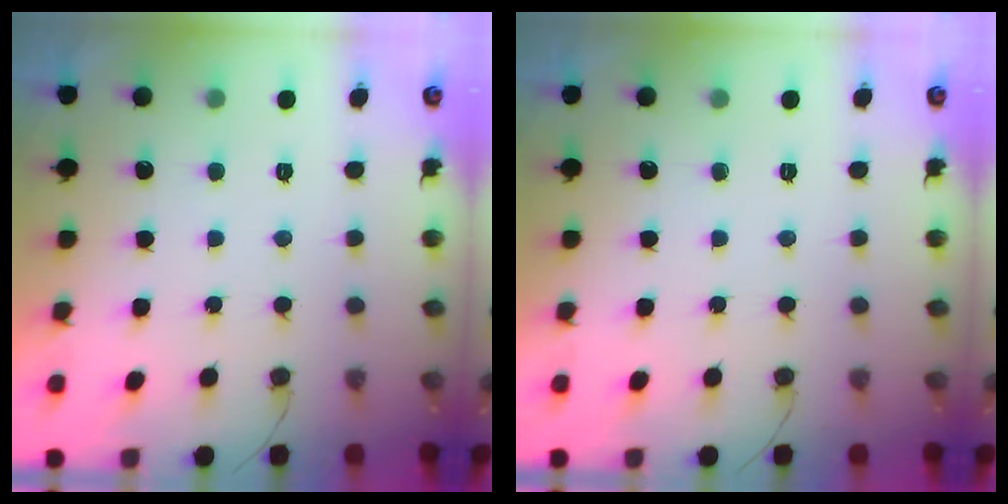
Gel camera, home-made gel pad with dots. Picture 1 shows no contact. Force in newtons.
{"total": 0.0}